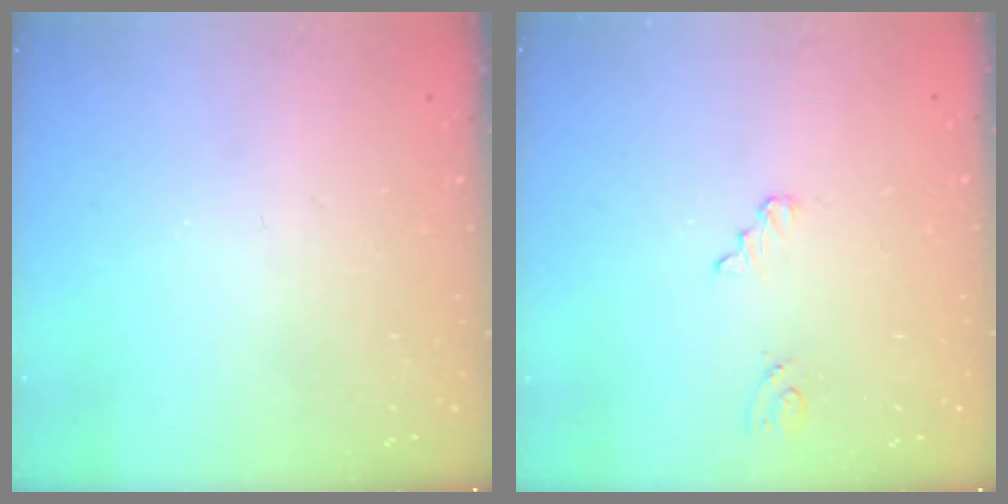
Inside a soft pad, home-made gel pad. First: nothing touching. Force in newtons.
{"total": 2.7, "press": 2.7, "slide": 0.4}